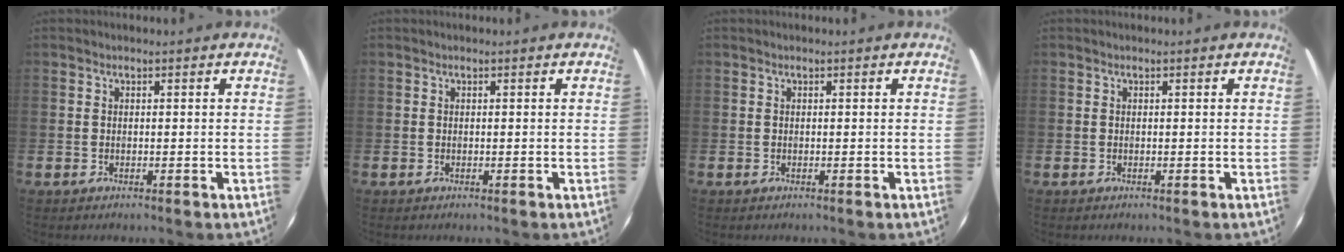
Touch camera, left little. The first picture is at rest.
{"total": 0.0}
{"total": 0.0}
{"total": 0.0}